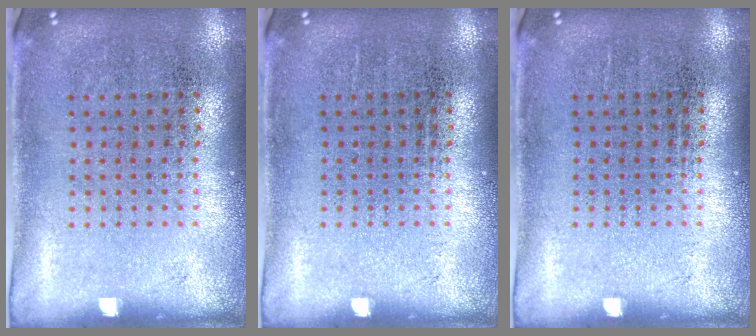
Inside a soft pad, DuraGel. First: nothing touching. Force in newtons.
{"total": 0.0}
{"total": 0.0}